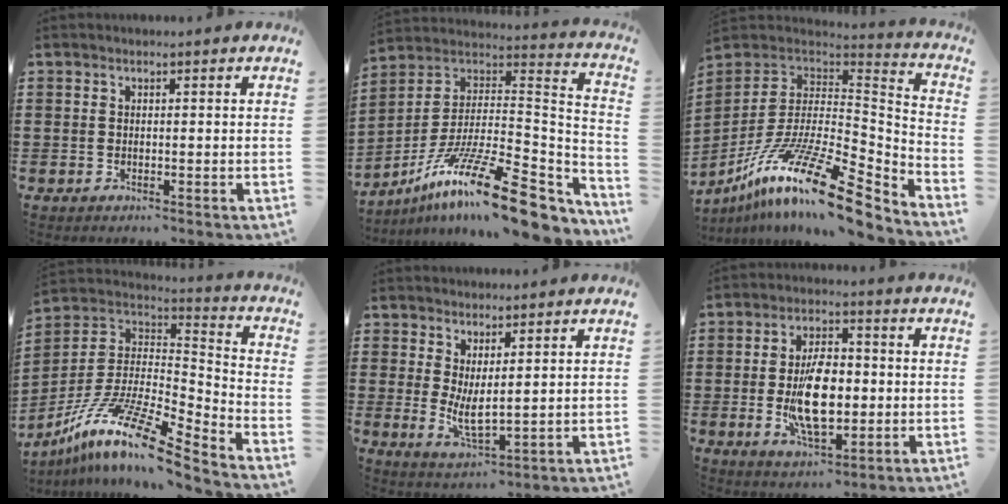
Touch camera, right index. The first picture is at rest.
{"total": 18.1, "force": [-11.2, 3.6, 13.8], "torque": [-0.257, 0.024, -0.191]}
{"total": 18.8, "force": [-11.4, 5.0, 14.1], "torque": [-0.275, 0.031, -0.203]}
{"total": 13.5, "force": [-9.1, 2.1, 9.7], "torque": [-0.200, 0.001, -0.177]}
{"total": 4.3, "force": [1.2, 1.5, 3.8], "torque": [-0.087, -0.011, 0.021]}
{"total": 10.6, "force": [-1.0, 5.3, 9.1], "torque": [-0.177, -0.004, -0.023]}